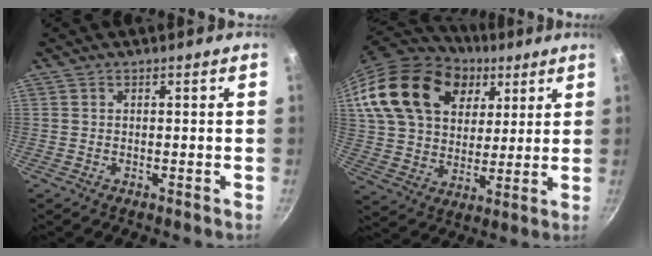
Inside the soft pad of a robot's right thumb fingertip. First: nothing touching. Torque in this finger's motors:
{"motor_torque": [-1.04, 1.96, 0.73, -0.39, 0.50]}